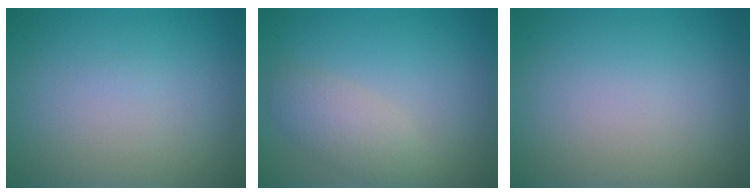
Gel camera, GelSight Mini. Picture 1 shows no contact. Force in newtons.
{"total": 2.6, "press": 2.6, "slide": 0.2}
{"total": 0.0}